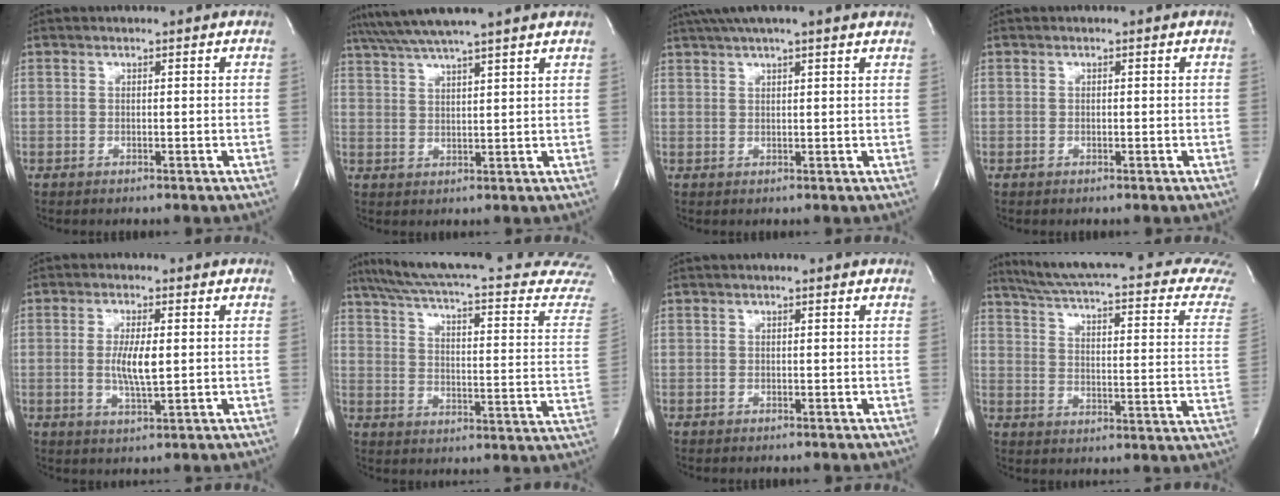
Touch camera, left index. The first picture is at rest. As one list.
[{"total": 10.0, "force": [8.7, -1.2, 4.9], "torque": [-0.092, 0.026, 0.131]}, {"total": 10.5, "force": [8.7, 0.5, 5.9], "torque": [-0.103, 0.044, 0.115]}, {"total": 0.0}, {"total": 5.2, "force": [0.1, 1.0, 5.1], "torque": [-0.103, -0.008, 0.002]}, {"total": 27.2, "force": [23.8, 2.1, 12.8], "torque": [-0.190, -0.070, 0.290]}, {"total": 0.7, "force": [0.5, 0.1, 0.5], "torque": [-0.011, 0.009, 0.003]}, {"total": 22.4, "force": [19.3, 1.3, 11.4], "torque": [-0.166, -0.059, 0.232]}]